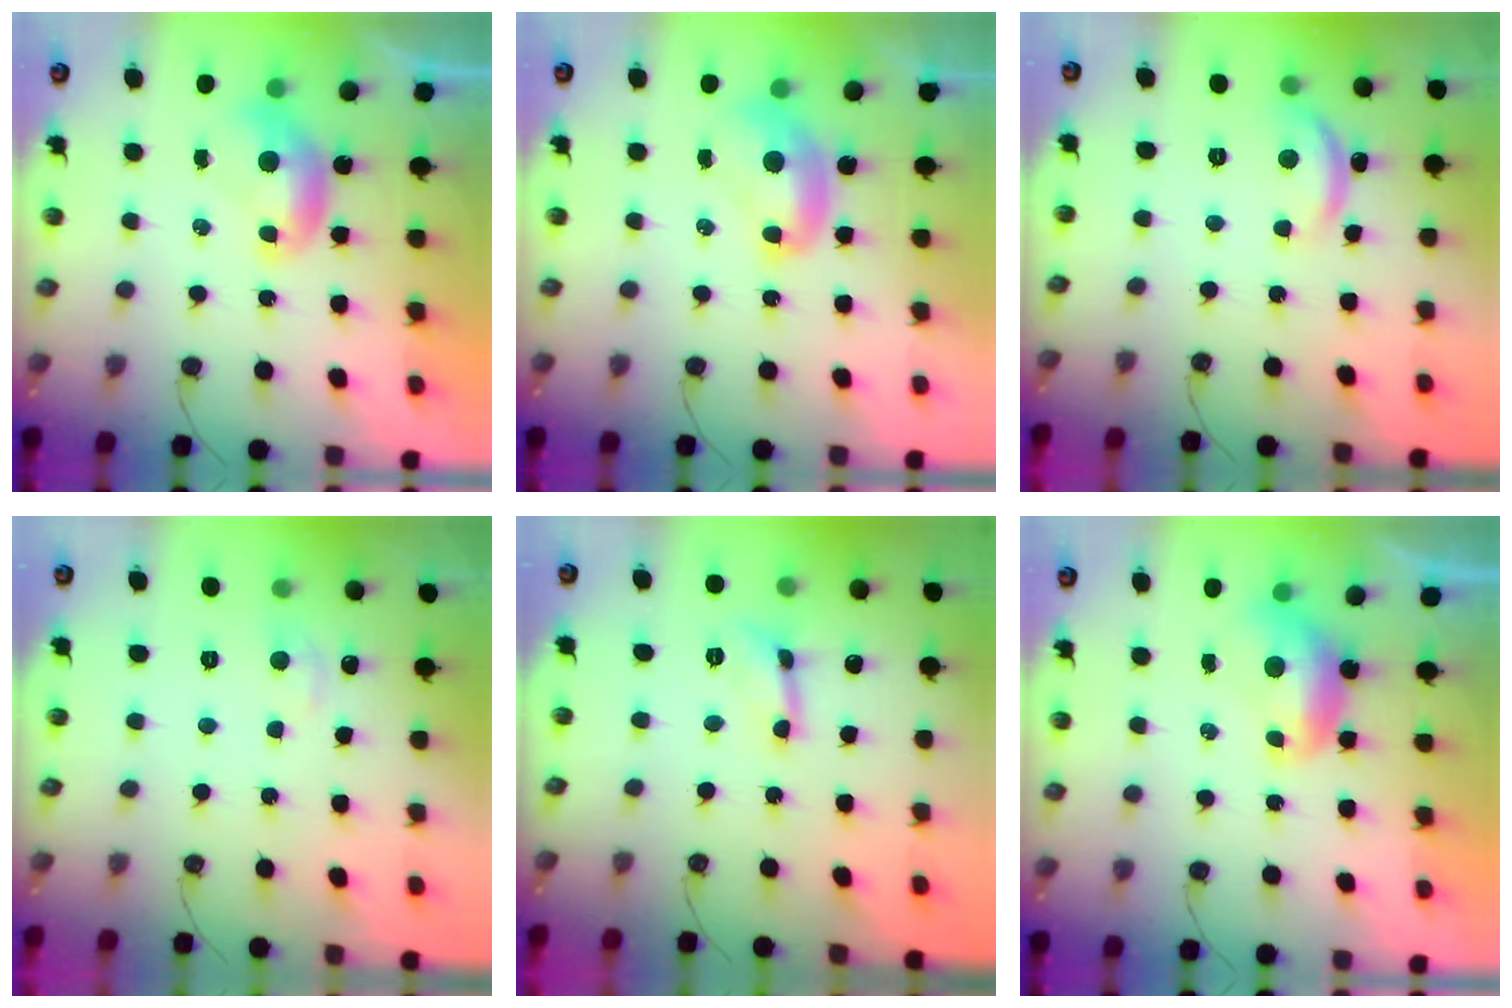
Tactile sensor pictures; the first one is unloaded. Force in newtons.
{"total": 1.8, "press": 1.8, "slide": 0.0}
{"total": 4.6, "press": 4.6, "slide": 0.6}
{"total": 1.1, "press": 0.8, "slide": 0.8}
{"total": 0.0}
{"total": 0.0}